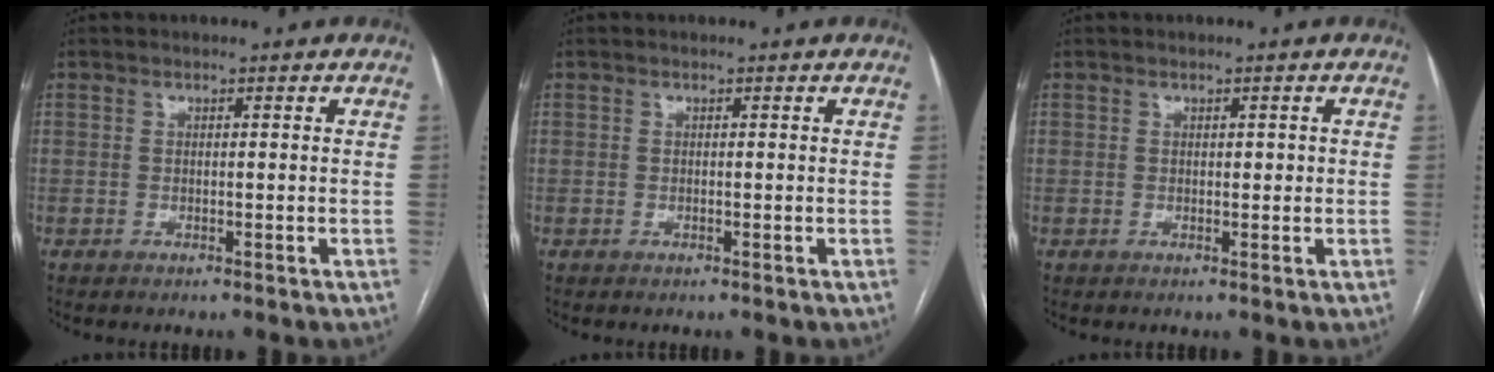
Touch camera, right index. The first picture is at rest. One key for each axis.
{"total": 0.0}
{"total": 1.1, "fx": 0.1, "fy": 0.7, "fz": 0.8, "tx": -0.012, "ty": 0.005, "tz": 0.003}